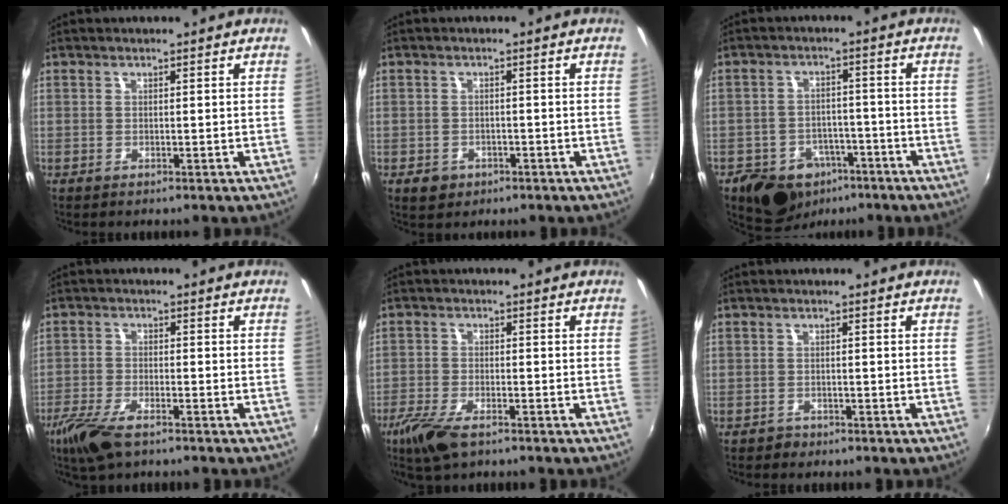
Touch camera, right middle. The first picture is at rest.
{"total": 3.5, "force": [-1.8, 2.7, 1.4], "torque": [-0.035, 0.000, -0.022]}
{"total": 10.6, "force": [-6.8, 7.2, 3.7], "torque": [-0.084, 0.022, -0.087]}
{"total": 8.3, "force": [-5.7, 2.6, 5.4], "torque": [-0.136, -0.022, -0.113]}
{"total": 7.9, "force": [-5.4, 2.6, 5.1], "torque": [-0.131, -0.023, -0.105]}
{"total": 1.3, "force": [-1.1, 0.8, 0.0], "torque": [-0.002, 0.003, -0.017]}